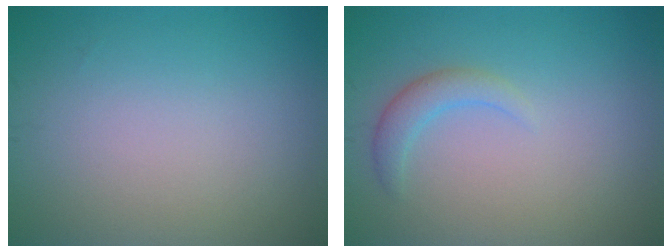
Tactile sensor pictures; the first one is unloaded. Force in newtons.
{"total": 1.9, "press": 1.9, "slide": 0.1}